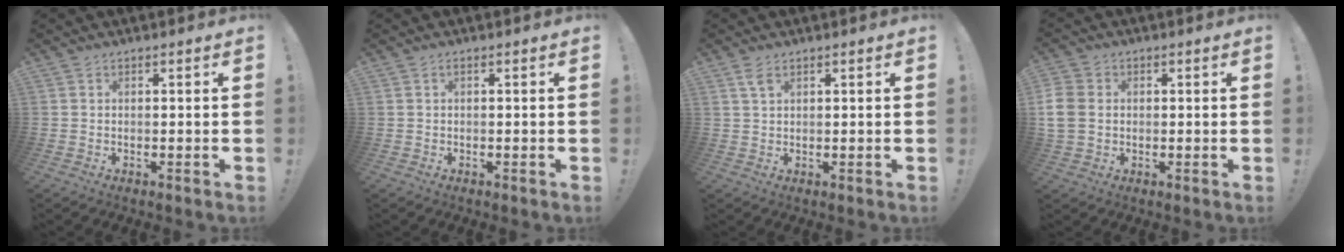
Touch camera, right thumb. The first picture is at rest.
{"total": 0.7, "force": [-0.2, 0.0, 0.6], "torque": [-0.019, 0.003, -0.003]}
{"total": 3.0, "force": [1.6, 1.4, 2.2], "torque": [-0.042, -0.002, 0.028]}
{"total": 7.5, "force": [0.3, 6.2, 4.2], "torque": [-0.090, 0.003, 0.010]}